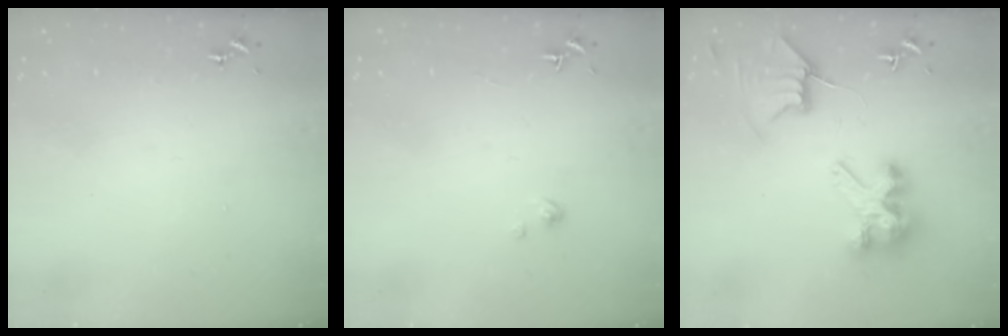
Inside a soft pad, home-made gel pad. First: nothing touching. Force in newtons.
{"total": 1.8, "press": 1.8, "slide": 0.2}
{"total": 9.5, "press": 9.5, "slide": 0.6}